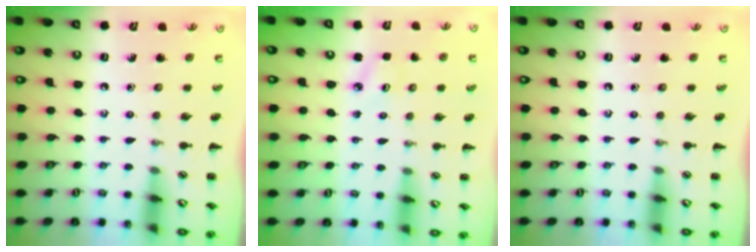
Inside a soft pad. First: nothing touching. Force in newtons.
{"total": 2.4, "press": 2.3, "slide": 0.6}
{"total": 0.0}